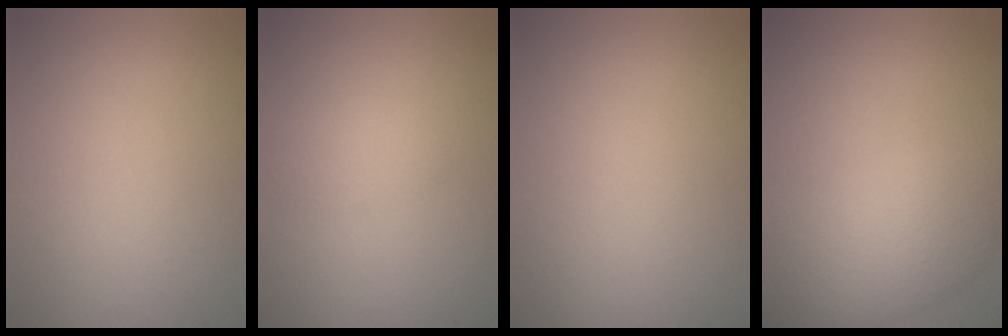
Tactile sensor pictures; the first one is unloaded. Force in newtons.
{"total": 1.6, "press": 1.6, "slide": 0.1}
{"total": 0.0}
{"total": 5.7, "press": 5.7, "slide": 0.2}